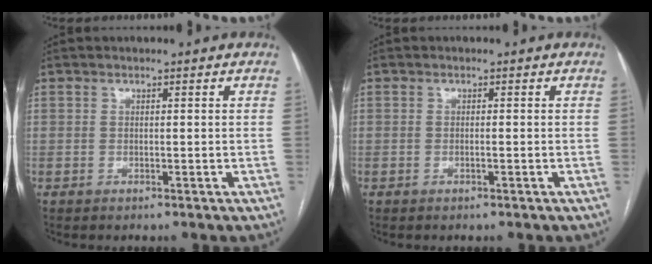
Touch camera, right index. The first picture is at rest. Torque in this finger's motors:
{"motor_torque": [-0.25, 0.20, -0.03, 0.00]}